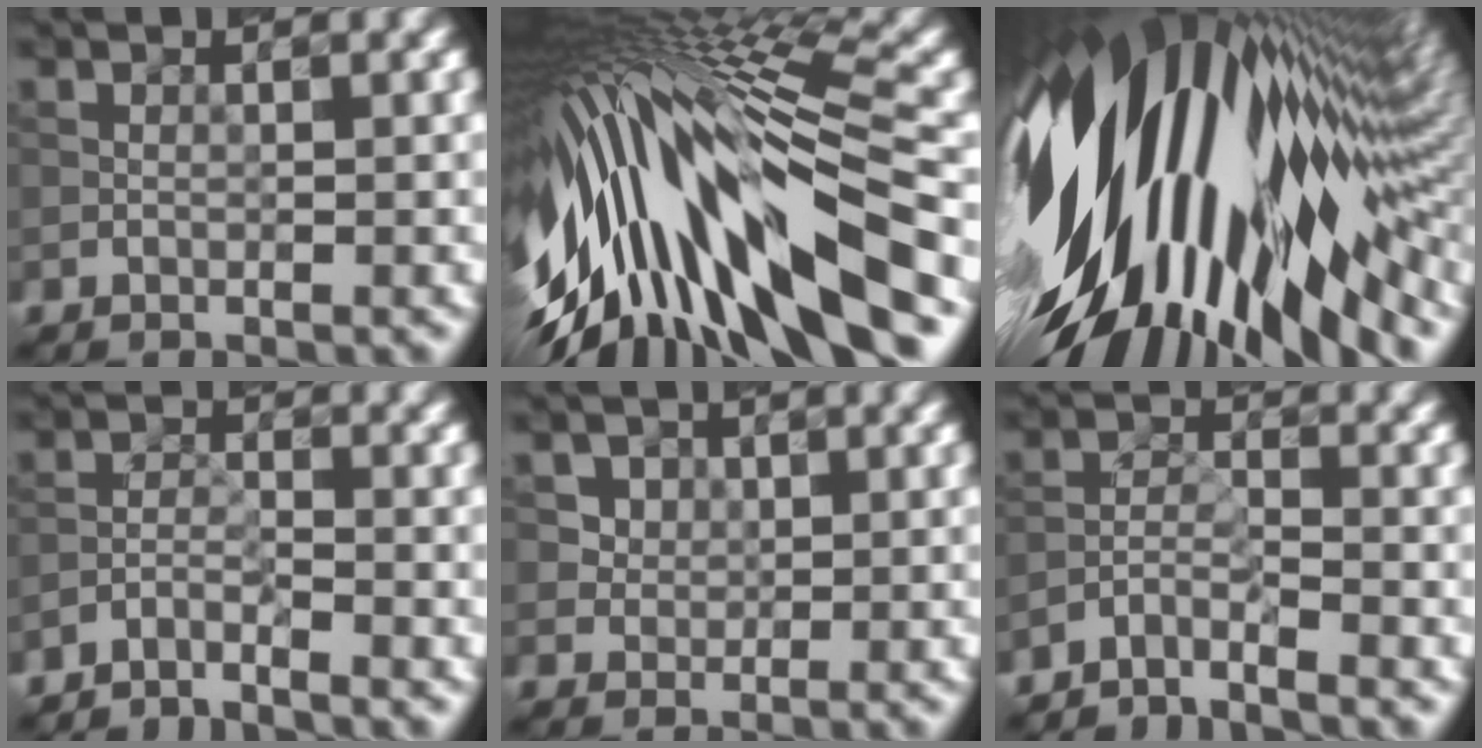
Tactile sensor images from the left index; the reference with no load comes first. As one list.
[{"total": 15.8, "force": [-3.3, 5.5, 14.5], "torque": [-0.268, 0.003, -0.048]}, {"total": 19.2, "force": [-0.9, 9.7, 16.6], "torque": [-0.282, -0.034, -0.018]}, {"total": 2.2, "force": [-2.1, 0.2, 0.6], "torque": [-0.017, -0.001, -0.049]}, {"total": 3.1, "force": [1.7, 2.4, 1.0], "torque": [-0.017, 0.003, 0.027]}, {"total": 2.7, "force": [-2.5, 0.4, 0.9], "torque": [-0.023, -0.001, -0.059]}]